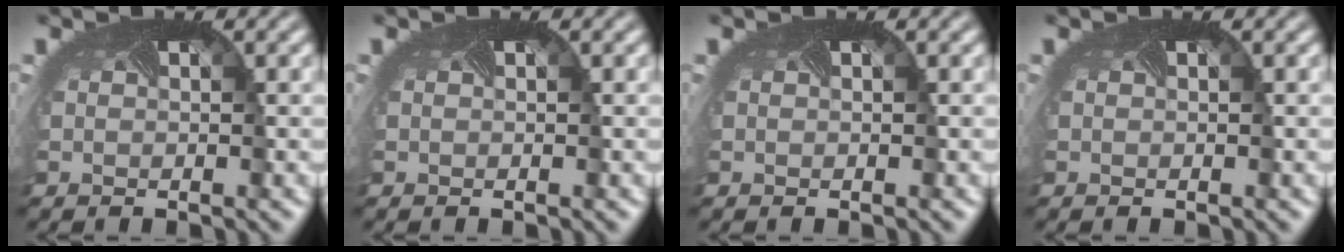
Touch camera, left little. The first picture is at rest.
{"total": 0.0}
{"total": 0.0}
{"total": 0.0}